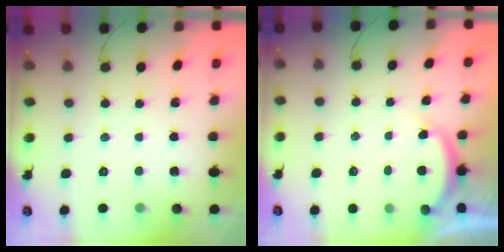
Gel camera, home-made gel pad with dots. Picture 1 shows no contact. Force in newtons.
{"total": 2.5, "press": 2.4, "slide": 0.6}